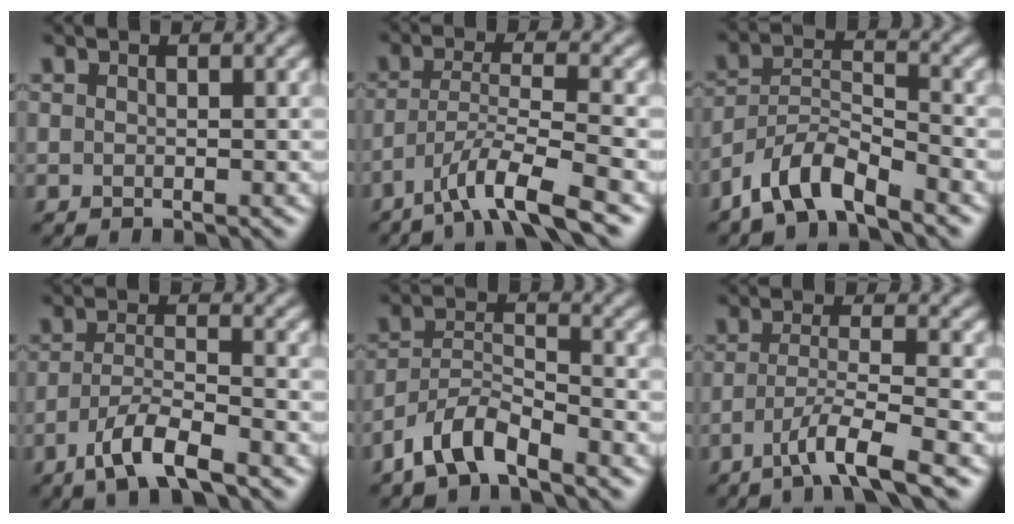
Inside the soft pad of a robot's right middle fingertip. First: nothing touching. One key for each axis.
{"total": 6.2, "fx": -4.2, "fy": 0.9, "fz": 4.5, "tx": -0.078, "ty": 0.002, "tz": -0.080}
{"total": 5.3, "fx": -4.2, "fy": 1.6, "fz": 2.9, "tx": -0.051, "ty": 0.002, "tz": -0.087}
{"total": 4.9, "fx": -3.2, "fy": 1.2, "fz": 3.5, "tx": -0.069, "ty": 0.000, "tz": -0.066}
{"total": 4.7, "fx": -3.7, "fy": 1.4, "fz": 2.6, "tx": -0.049, "ty": 0.003, "tz": -0.079}
{"total": 5.0, "fx": -2.9, "fy": 0.6, "fz": 4.0, "tx": -0.067, "ty": 0.004, "tz": -0.059}